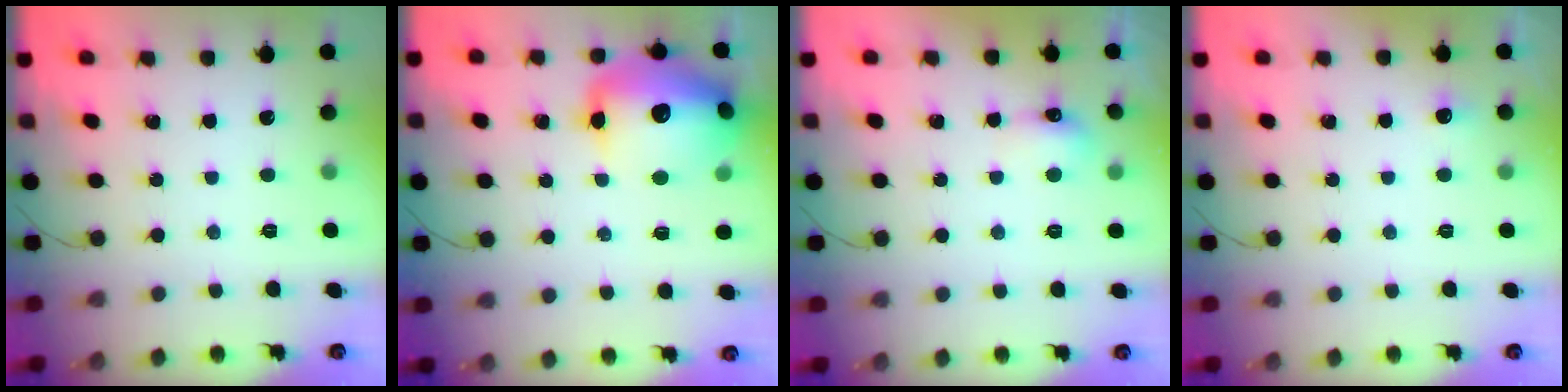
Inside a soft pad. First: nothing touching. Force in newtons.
{"total": 20.0, "press": 19.6, "slide": 3.9}
{"total": 5.6, "press": 5.5, "slide": 1.0}
{"total": 3.4, "press": 3.0, "slide": 1.5}